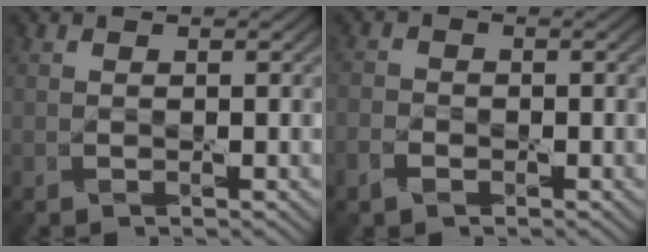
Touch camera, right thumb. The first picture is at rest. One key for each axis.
{"total": 2.4, "fx": -1.4, "fy": 1.6, "fz": 1.0, "tx": -0.025, "ty": -0.003, "tz": -0.036}